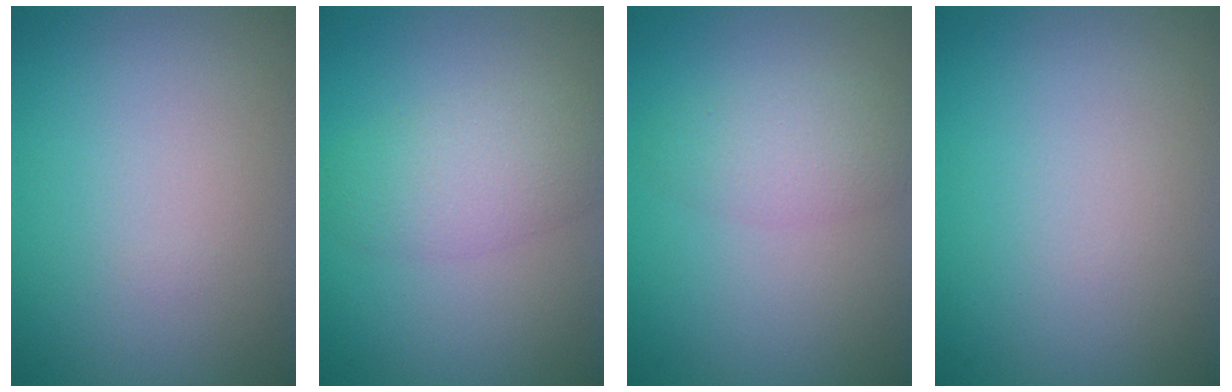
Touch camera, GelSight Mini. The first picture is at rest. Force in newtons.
{"total": 3.8, "press": 3.8, "slide": 0.2}
{"total": 2.6, "press": 2.6, "slide": 0.2}
{"total": 0.0}